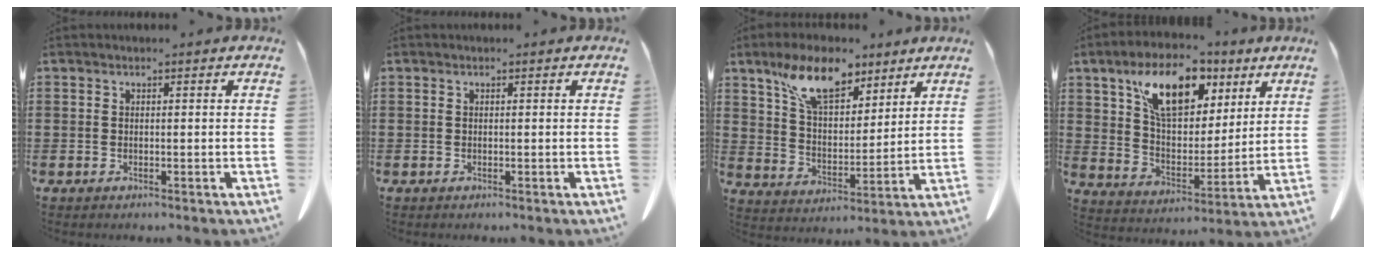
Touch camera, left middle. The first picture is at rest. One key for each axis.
{"total": 0.0}
{"total": 10.4, "fx": 7.4, "fy": 4.6, "fz": 5.6, "tx": -0.118, "ty": -0.015, "tz": 0.136}
{"total": 12.6, "fx": 6.8, "fy": 6.7, "fz": 8.2, "tx": -0.161, "ty": 0.001, "tz": 0.124}